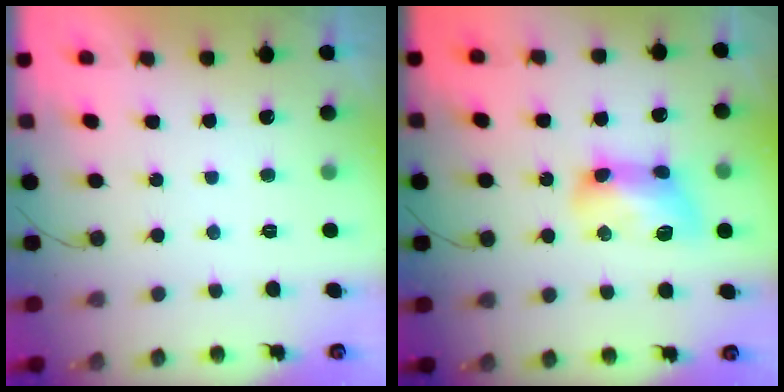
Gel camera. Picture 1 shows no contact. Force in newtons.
{"total": 11.5, "press": 11.5, "slide": 0.5}